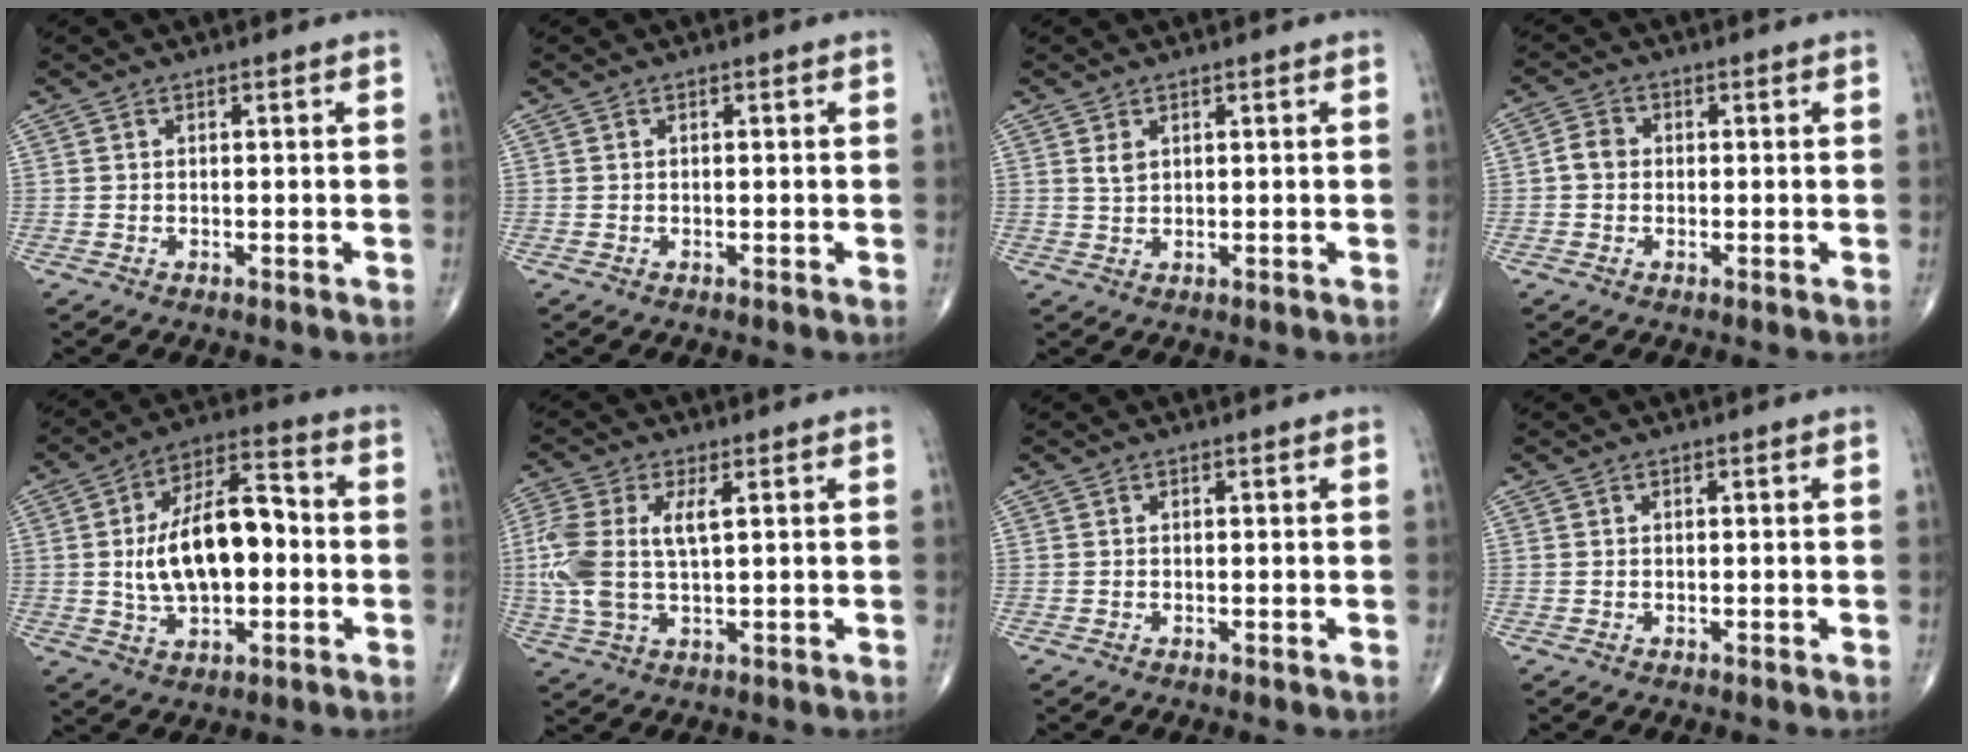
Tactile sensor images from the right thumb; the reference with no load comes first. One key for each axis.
{"total": 0.0}
{"total": 1.8, "fx": 0.9, "fy": 1.1, "fz": 1.2, "tx": -0.019, "ty": -0.002, "tz": 0.021}
{"total": 3.0, "fx": -0.2, "fy": 2.5, "fz": 1.6, "tx": -0.024, "ty": 0.009, "tz": -0.010}
{"total": 16.4, "fx": -0.4, "fy": 8.6, "fz": 13.9, "tx": -0.221, "ty": 0.027, "tz": -0.010}
{"total": 11.2, "fx": 1.8, "fy": 5.3, "fz": 9.7, "tx": -0.248, "ty": 0.010, "tz": 0.039}
{"total": 0.0}
{"total": 0.0}